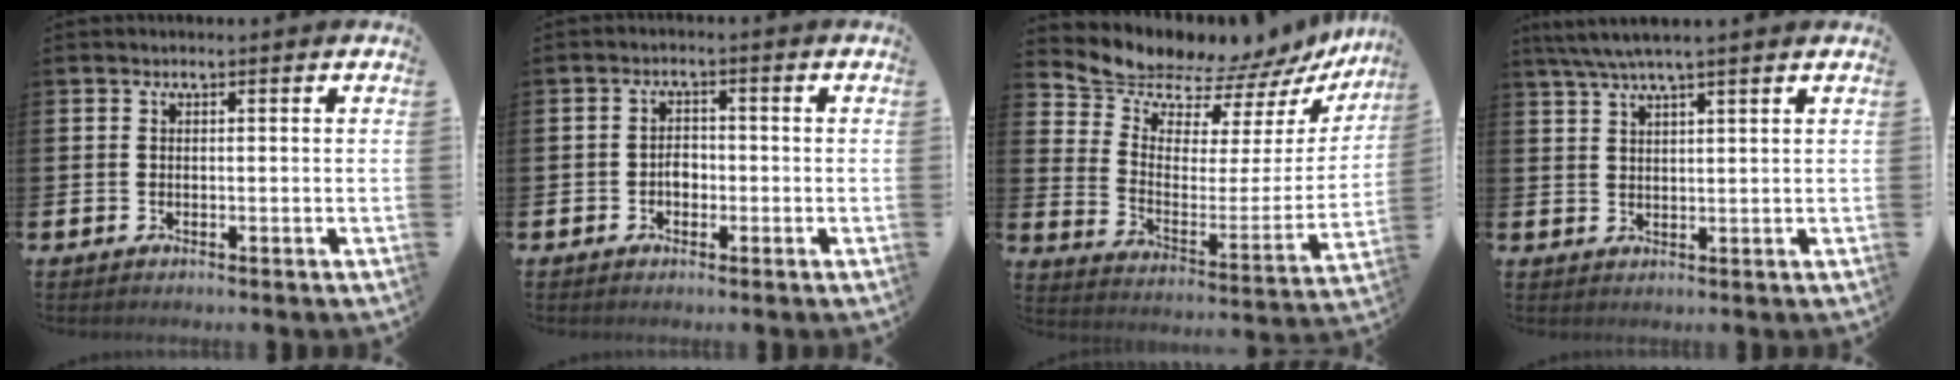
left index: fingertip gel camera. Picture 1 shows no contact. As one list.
[{"total": 2.1, "force": [-0.7, 1.6, 1.2], "torque": [-0.016, 0.003, -0.016]}, {"total": 8.2, "force": [7.6, 2.8, 0.8], "torque": [-0.060, -0.075, 0.127]}, {"total": 4.1, "force": [3.5, -0.1, 2.1], "torque": [-0.050, -0.005, 0.064]}]